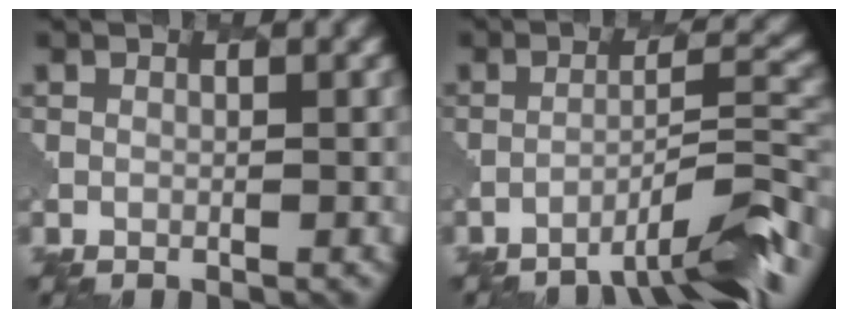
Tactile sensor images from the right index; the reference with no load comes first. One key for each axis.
{"total": 7.6, "fx": -5.6, "fy": 1.0, "fz": 5.1, "tx": -0.069, "ty": 0.016, "tz": -0.087}